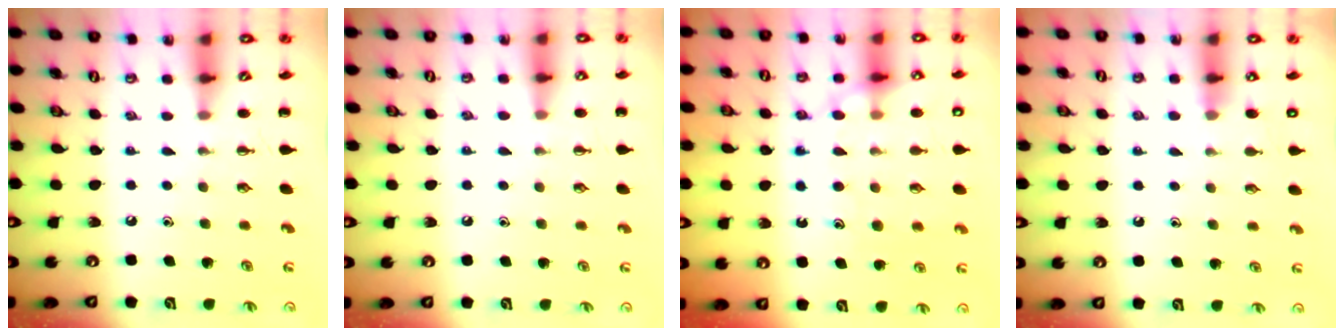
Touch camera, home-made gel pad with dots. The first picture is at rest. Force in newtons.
{"total": 5.8, "press": 5.5, "slide": 1.9}
{"total": 13.5, "press": 13.4, "slide": 1.1}
{"total": 4.8, "press": 4.5, "slide": 1.6}